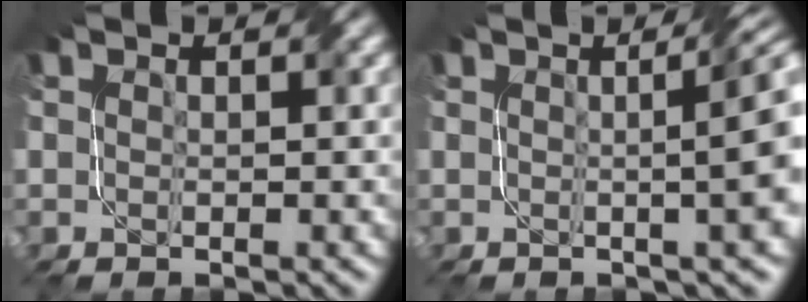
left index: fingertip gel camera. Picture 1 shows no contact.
{"total": 7.8, "force": [0.7, 2.7, 7.2], "torque": [-0.038, 0.028, -0.006]}